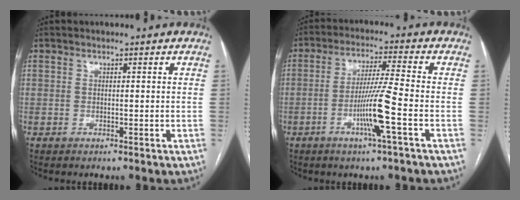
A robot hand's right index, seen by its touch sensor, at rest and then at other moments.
{"total": 8.5, "force": [-3.0, -1.1, 7.8], "torque": [-0.151, -0.006, -0.059]}